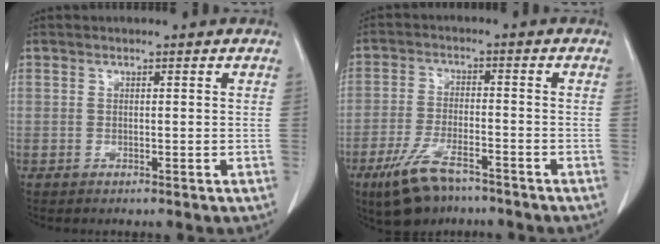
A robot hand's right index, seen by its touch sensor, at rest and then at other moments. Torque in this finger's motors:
{"motor_torque": [0.70, -0.57, 0.19, 0.08]}